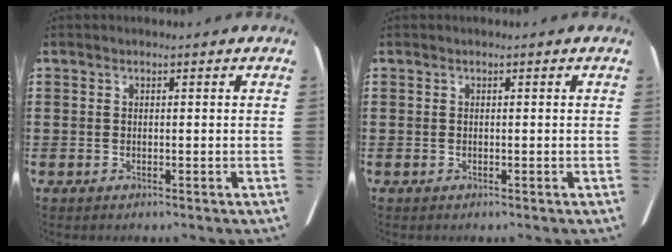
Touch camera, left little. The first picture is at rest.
{"total": 0.0}